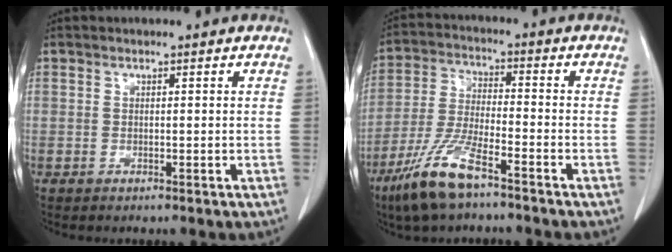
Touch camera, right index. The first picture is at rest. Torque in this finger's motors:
{"motor_torque": [0.97, -0.95, 0.37, 0.19]}